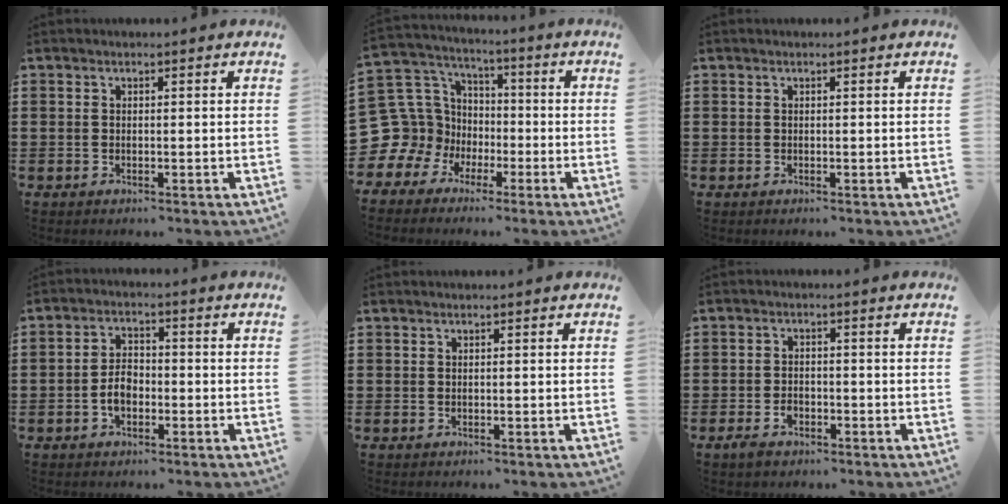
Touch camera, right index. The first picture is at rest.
{"total": 9.8, "force": [-2.1, 9.6, 1.1], "torque": [-0.105, -0.017, -0.035]}
{"total": 0.0}
{"total": 3.9, "force": [-1.3, 2.2, 2.9], "torque": [-0.068, 0.001, -0.029]}
{"total": 0.0}
{"total": 2.2, "force": [-1.2, 1.4, 1.2], "torque": [-0.024, 0.002, -0.025]}